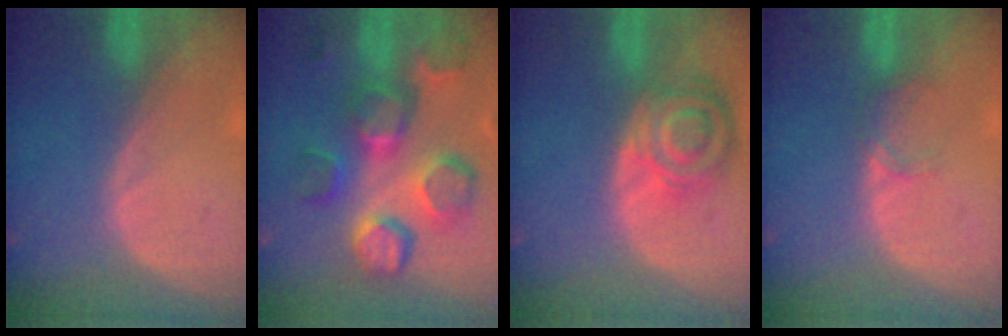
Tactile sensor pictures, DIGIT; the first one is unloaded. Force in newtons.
{"total": 12.5, "press": 11.1, "slide": 5.8}
{"total": 8.4, "press": 7.4, "slide": 3.9}
{"total": 1.9, "press": 1.9, "slide": 0.3}